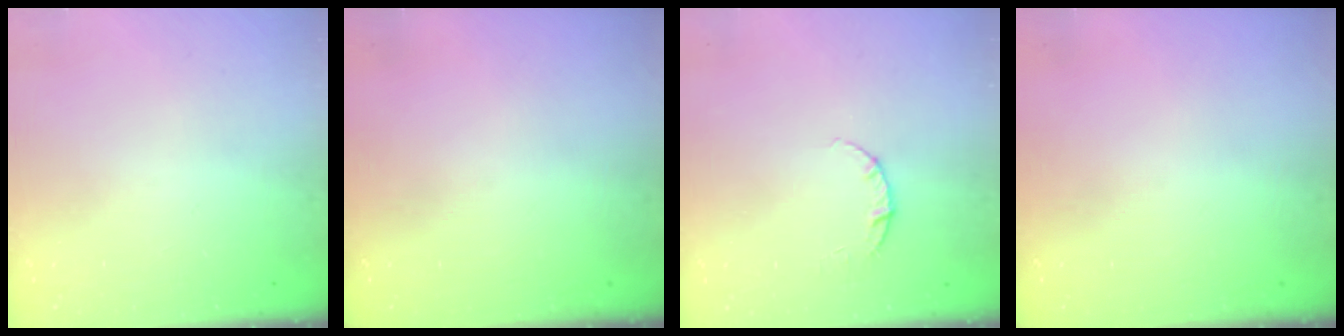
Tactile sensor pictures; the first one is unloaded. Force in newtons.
{"total": 0.0}
{"total": 3.8, "press": 3.8, "slide": 0.3}
{"total": 0.0}